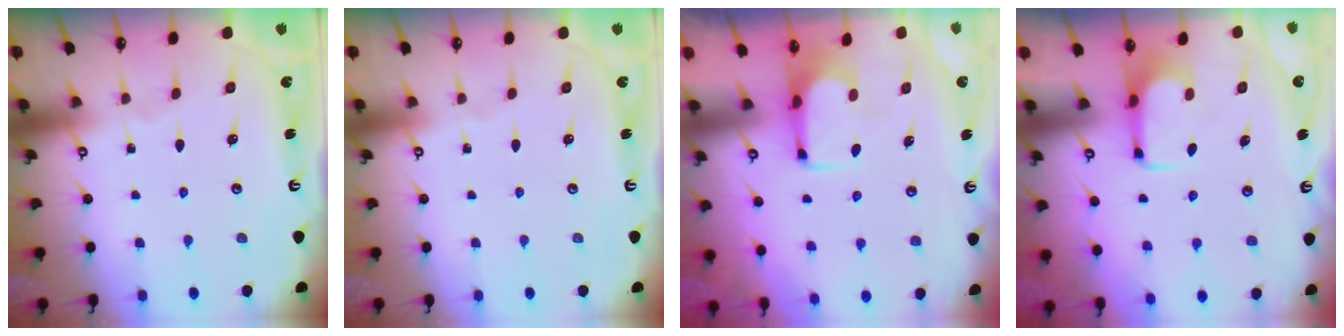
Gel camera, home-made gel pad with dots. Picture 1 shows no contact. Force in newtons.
{"total": 0.0}
{"total": 0.0}
{"total": 2.0, "press": 2.0, "slide": 0.2}